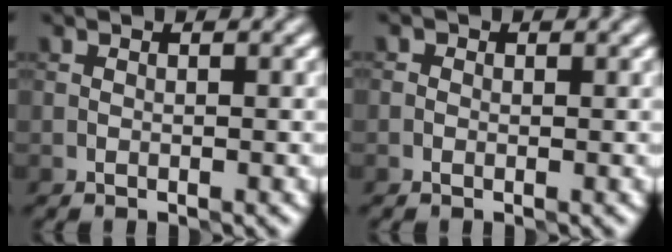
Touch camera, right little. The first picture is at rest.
{"total": 0.6, "force": [0.1, 0.5, 0.2], "torque": [-0.001, -0.003, -0.008]}